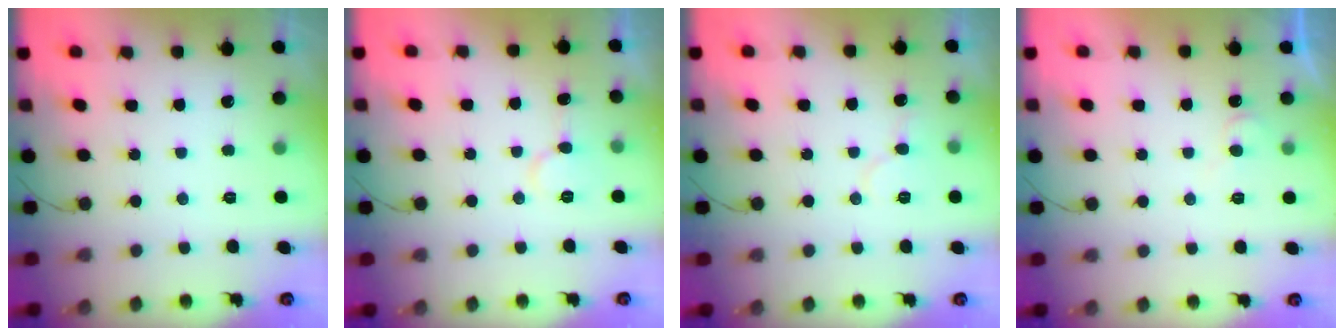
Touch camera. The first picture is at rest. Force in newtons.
{"total": 6.6, "press": 6.6, "slide": 0.5}
{"total": 5.4, "press": 5.3, "slide": 0.5}
{"total": 4.3, "press": 4.2, "slide": 0.5}